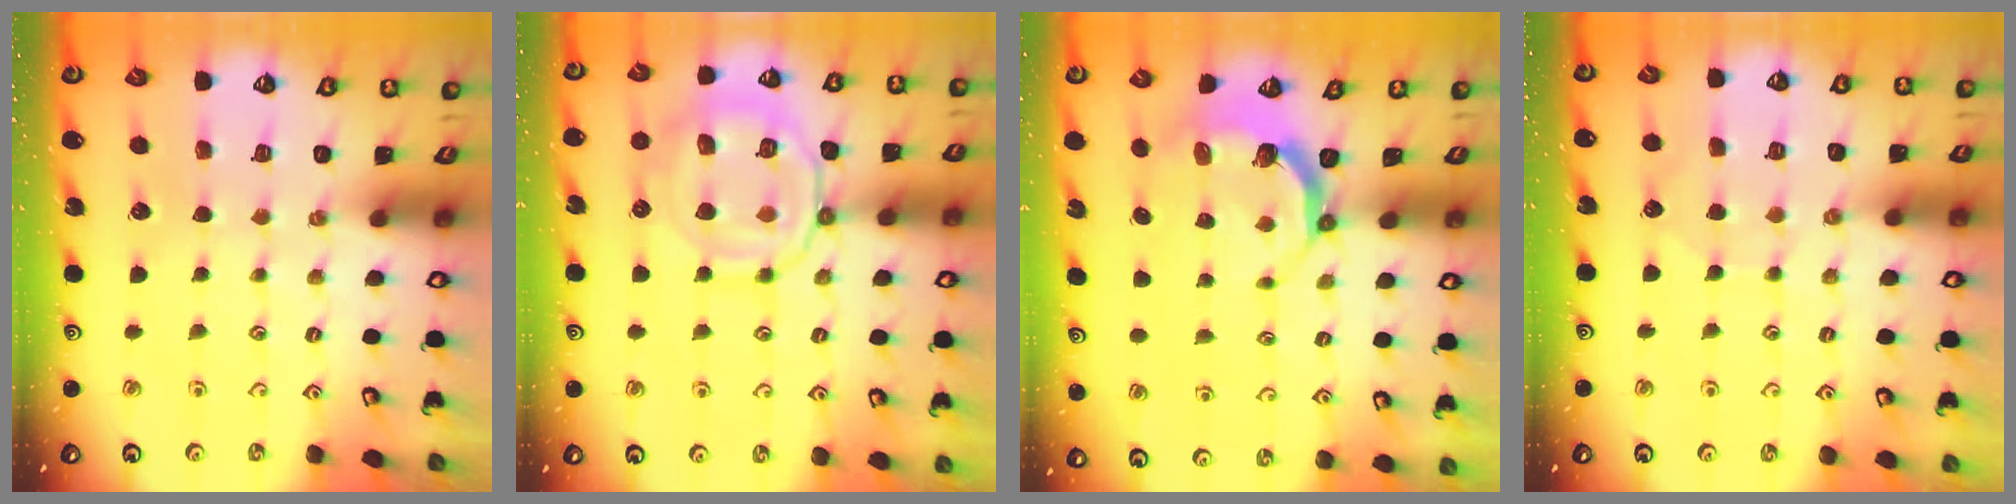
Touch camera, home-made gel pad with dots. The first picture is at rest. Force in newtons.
{"total": 14.1, "press": 14.0, "slide": 1.5}
{"total": 5.2, "press": 4.0, "slide": 3.4}
{"total": 4.7, "press": 4.6, "slide": 0.4}